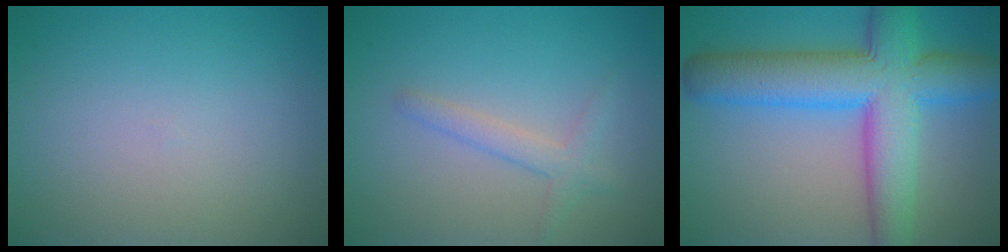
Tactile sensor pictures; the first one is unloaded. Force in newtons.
{"total": 1.9, "press": 1.9, "slide": 0.1}
{"total": 10.1, "press": 10.1, "slide": 0.3}